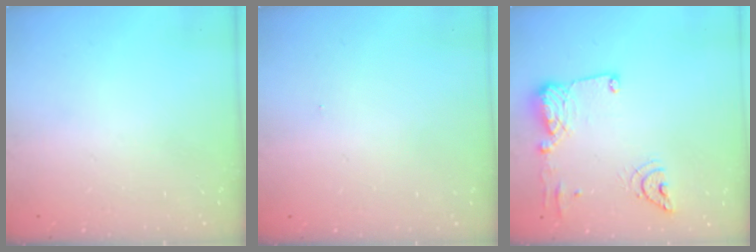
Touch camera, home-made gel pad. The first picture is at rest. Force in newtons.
{"total": 5.3, "press": 0.3, "slide": 5.2}
{"total": 14.2, "press": 14.0, "slide": 1.8}